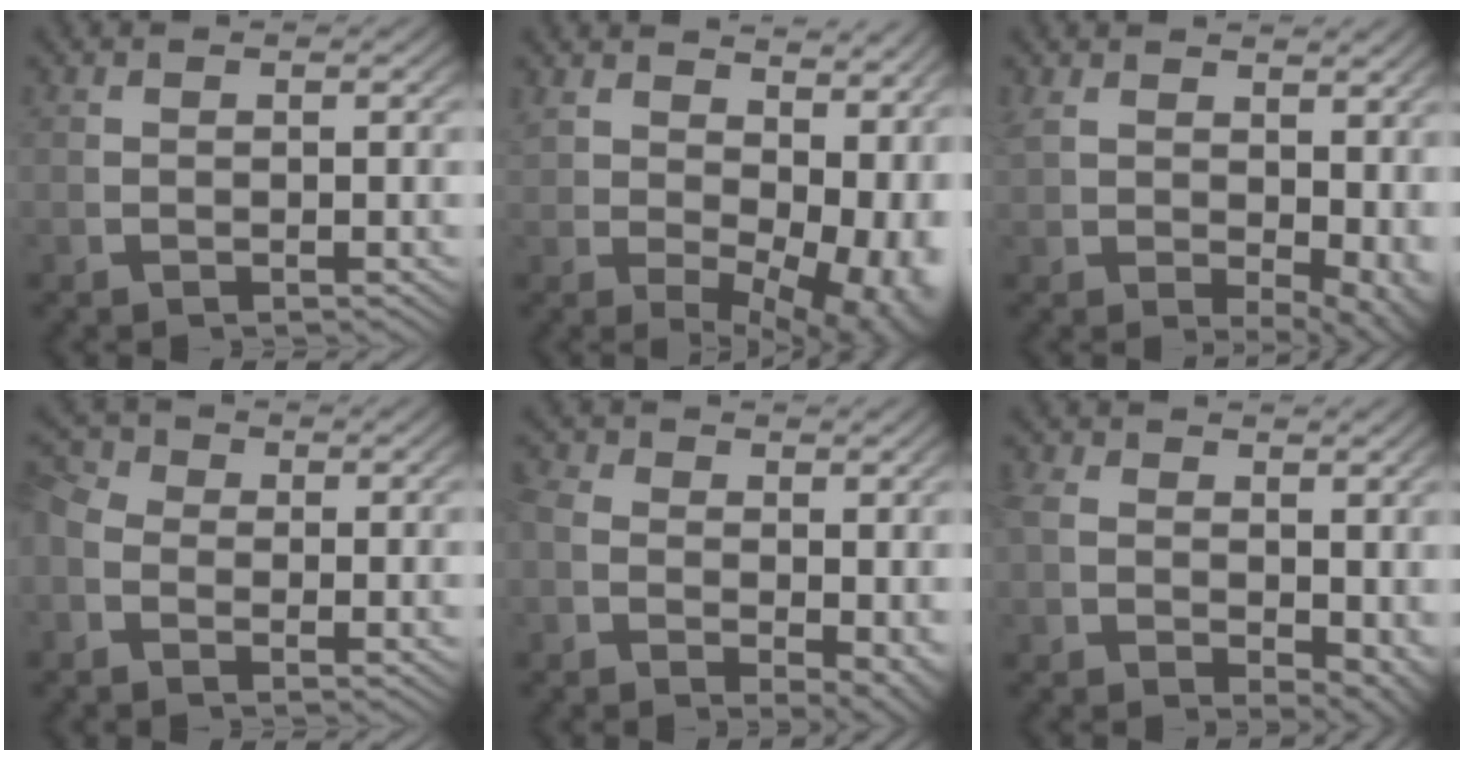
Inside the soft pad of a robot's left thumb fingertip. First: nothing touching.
{"total": 7.9, "force": [1.0, 4.4, 6.5], "torque": [-0.100, -0.035, 0.046]}
{"total": 3.8, "force": [1.3, 1.9, 3.0], "torque": [-0.037, -0.017, 0.040]}
{"total": 3.3, "force": [-0.1, 2.7, 1.8], "torque": [-0.045, -0.011, -0.006]}
{"total": 4.6, "force": [0.4, 3.3, 3.3], "torque": [-0.052, -0.025, 0.013]}
{"total": 4.3, "force": [0.7, 2.9, 3.1], "torque": [-0.050, -0.024, 0.026]}